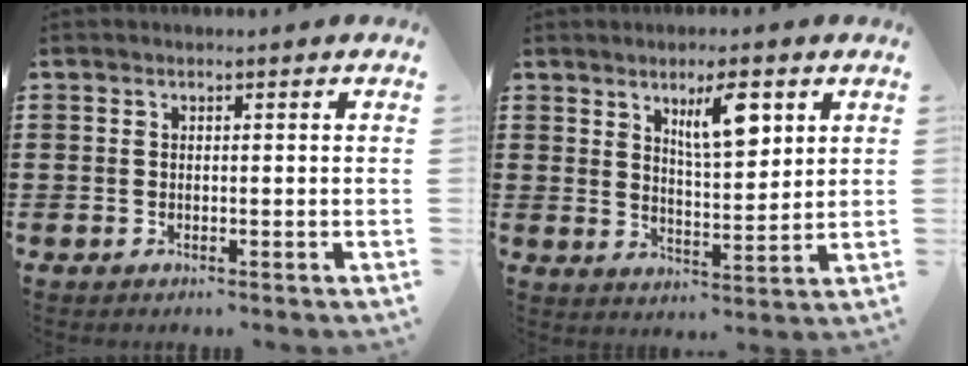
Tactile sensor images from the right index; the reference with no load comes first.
{"total": 7.1, "force": [3.5, 2.3, 5.7], "torque": [-0.098, -0.001, 0.054]}